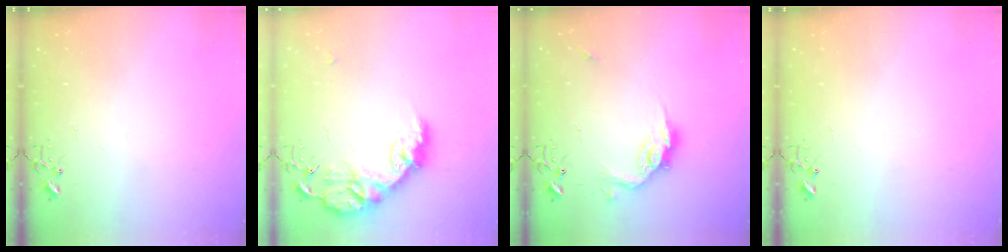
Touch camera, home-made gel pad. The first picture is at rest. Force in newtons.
{"total": 15.4, "press": 15.4, "slide": 1.1}
{"total": 13.4, "press": 13.4, "slide": 1.1}
{"total": 0.0}